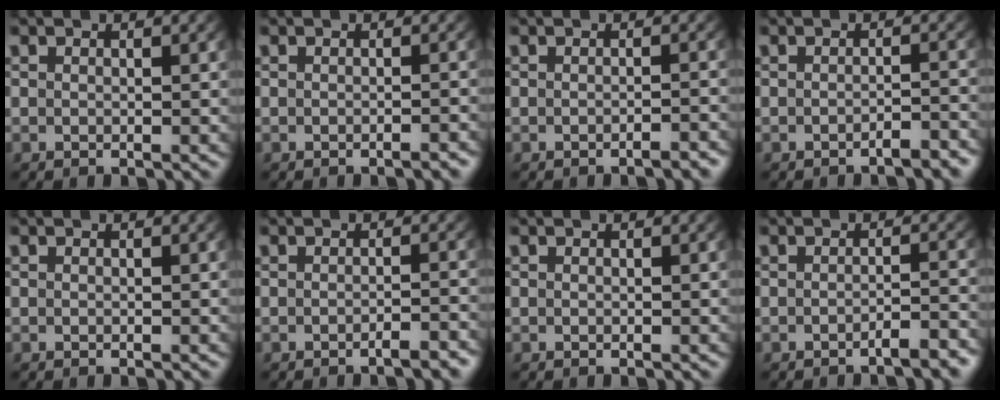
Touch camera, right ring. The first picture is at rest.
{"total": 0.8, "force": [-0.7, -0.2, 0.1], "torque": [-0.004, 0.000, -0.012]}
{"total": 1.1, "force": [-1.0, -0.2, 0.2], "torque": [-0.005, -0.001, -0.016]}
{"total": 1.6, "force": [-1.5, 0.0, 0.5], "torque": [-0.005, -0.001, -0.027]}
{"total": 0.0}
{"total": 1.3, "force": [-1.2, -0.1, 0.5], "torque": [-0.005, 0.001, -0.023]}
{"total": 0.0}
{"total": 1.8, "force": [-1.6, 0.0, 0.8], "torque": [-0.008, -0.001, -0.030]}